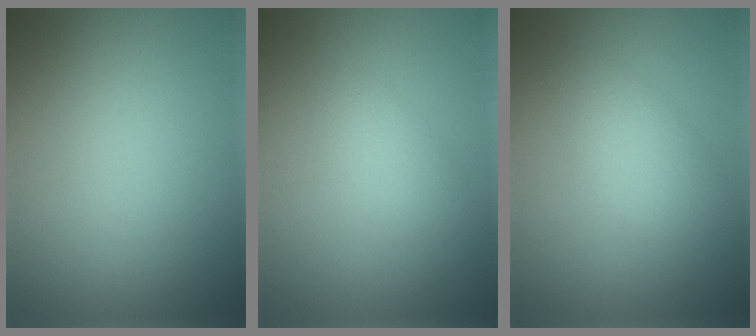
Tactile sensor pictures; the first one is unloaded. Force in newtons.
{"total": 1.4, "press": 1.4, "slide": 0.1}
{"total": 2.7, "press": 2.7, "slide": 0.0}